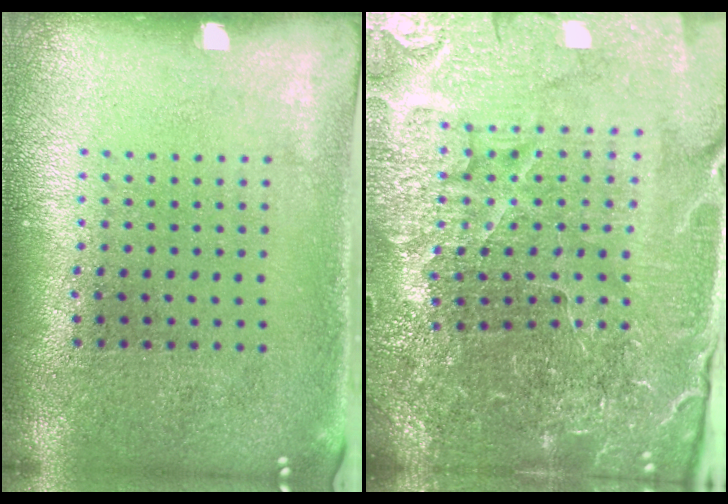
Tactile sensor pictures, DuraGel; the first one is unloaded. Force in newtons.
{"total": 5.3, "press": 5.0, "slide": 1.8}